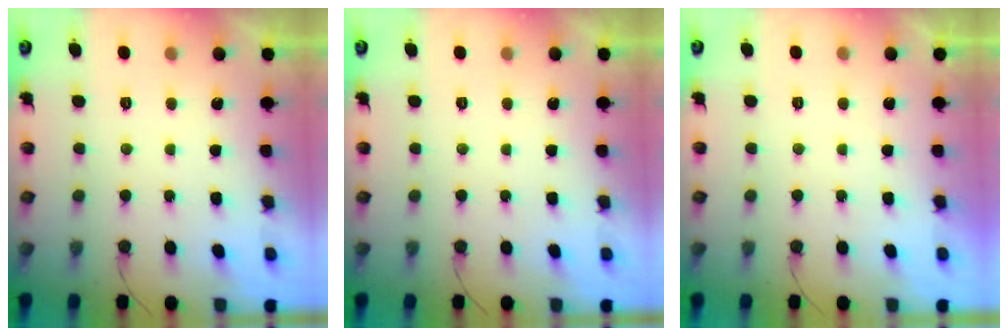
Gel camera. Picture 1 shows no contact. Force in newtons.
{"total": 0.0}
{"total": 1.7, "press": 1.7, "slide": 0.1}